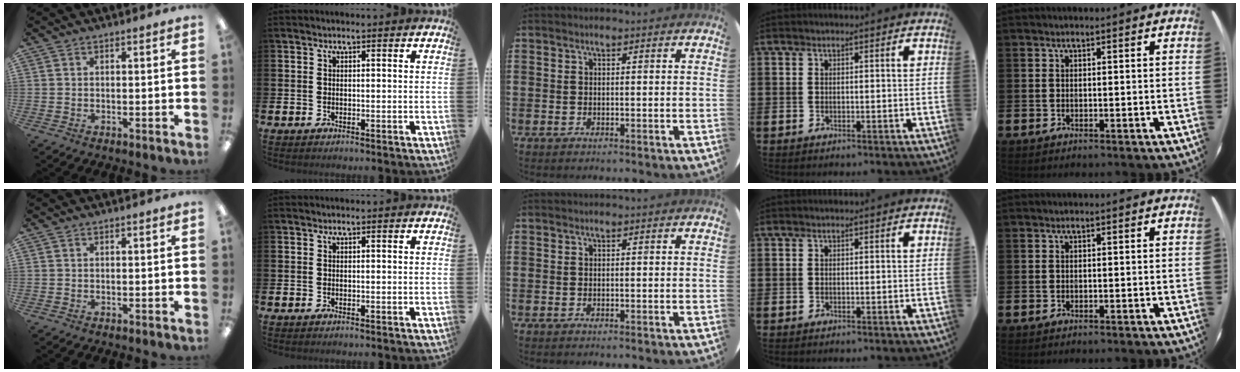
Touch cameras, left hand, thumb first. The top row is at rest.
{}